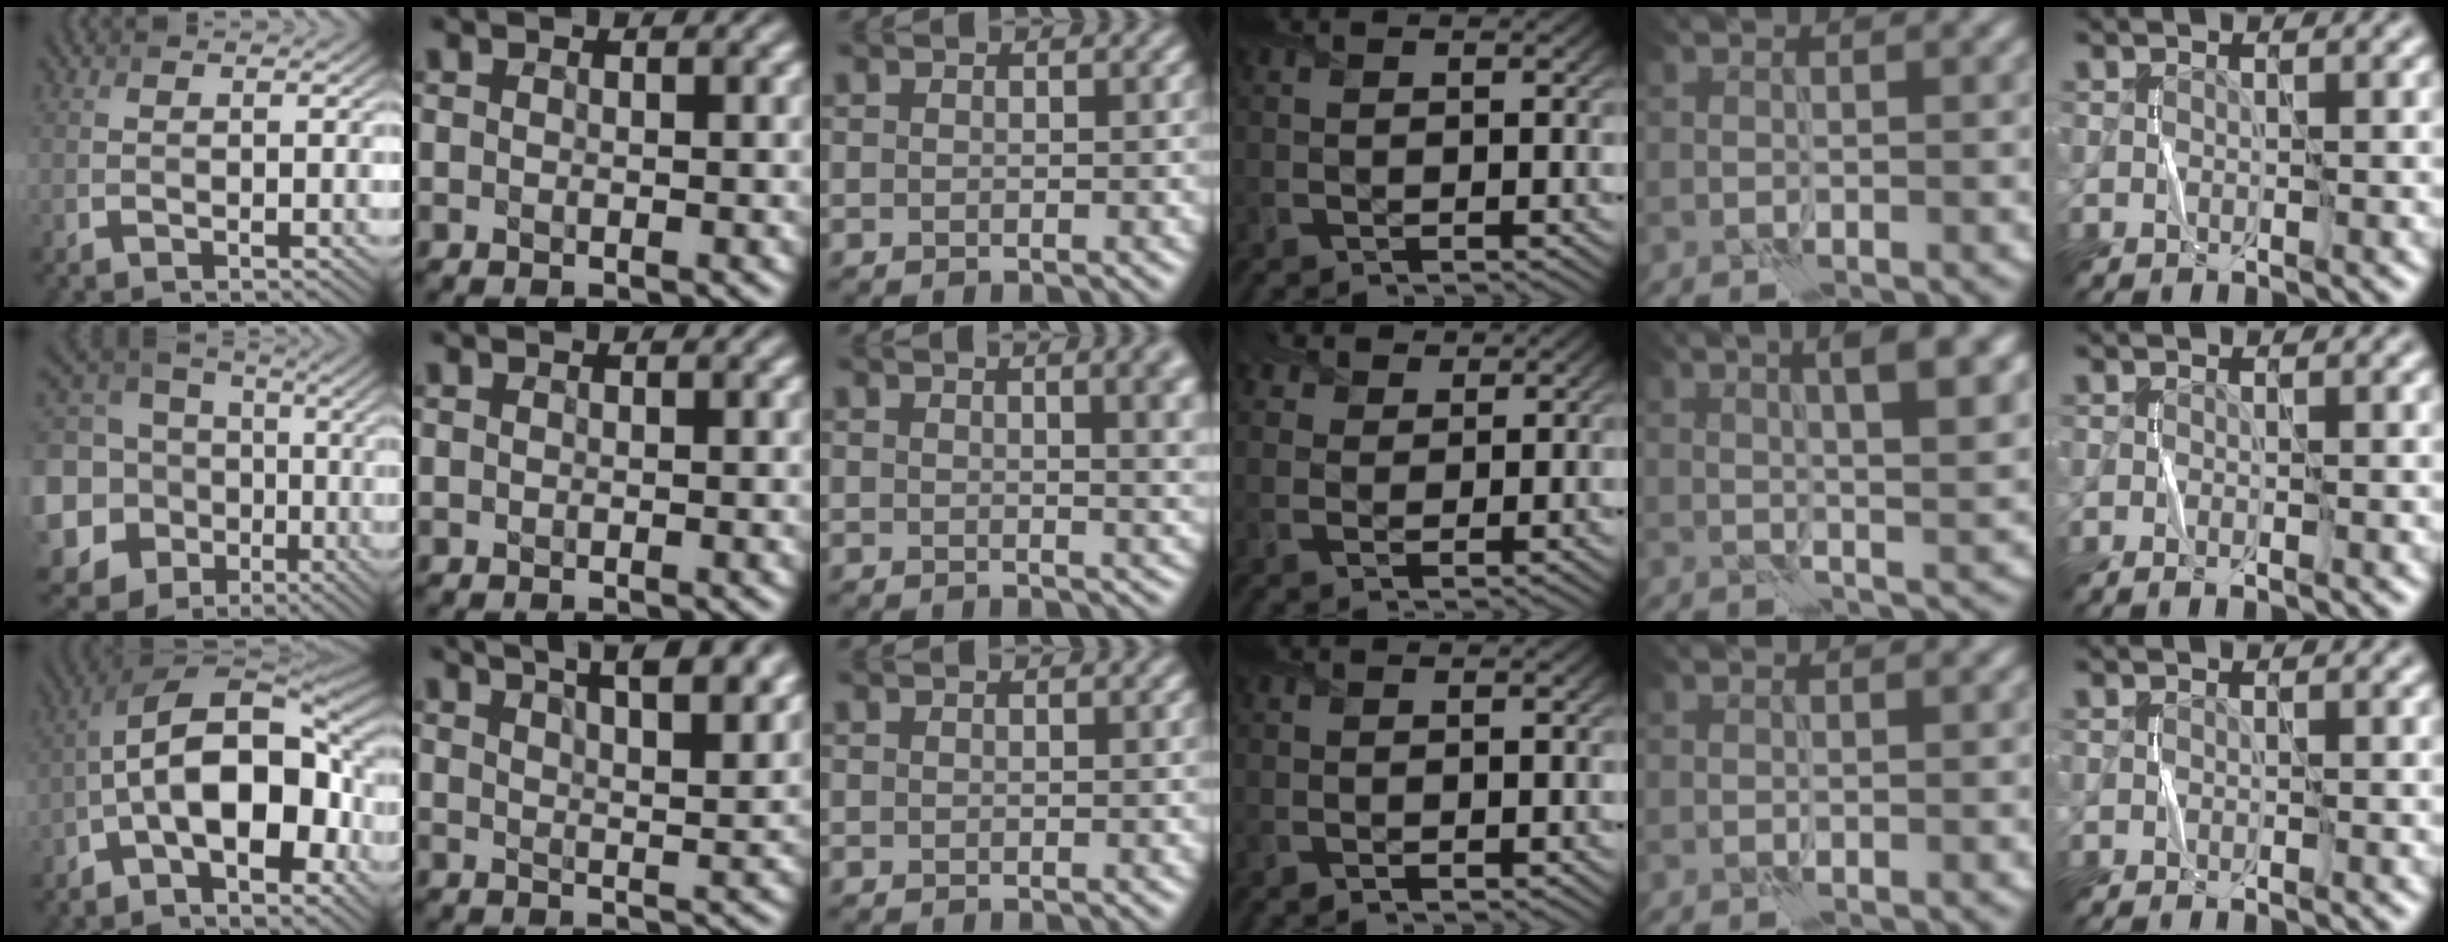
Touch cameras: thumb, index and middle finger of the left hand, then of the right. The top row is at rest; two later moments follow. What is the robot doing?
{"motion": "fold", "object": "scarf"}